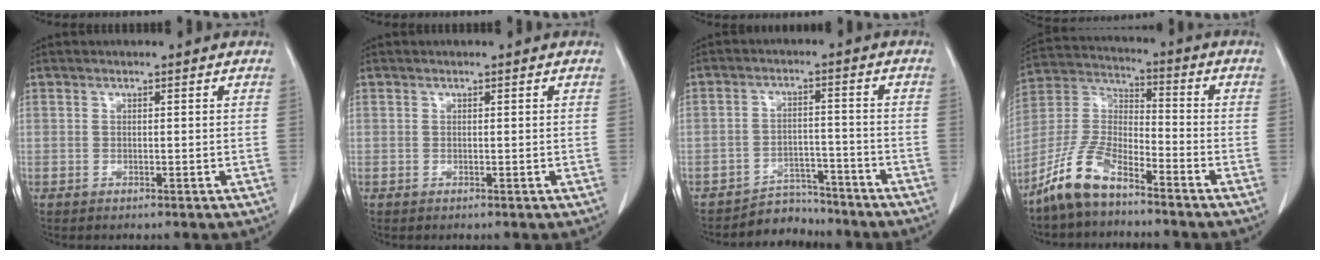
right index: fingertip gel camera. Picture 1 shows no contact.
{"total": 0.0}
{"total": 5.6, "force": [-5.2, 1.9, -0.9], "torque": [0.021, 0.021, -0.084]}
{"total": 10.0, "force": [-7.8, 2.8, 5.6], "torque": [-0.137, 0.005, -0.160]}